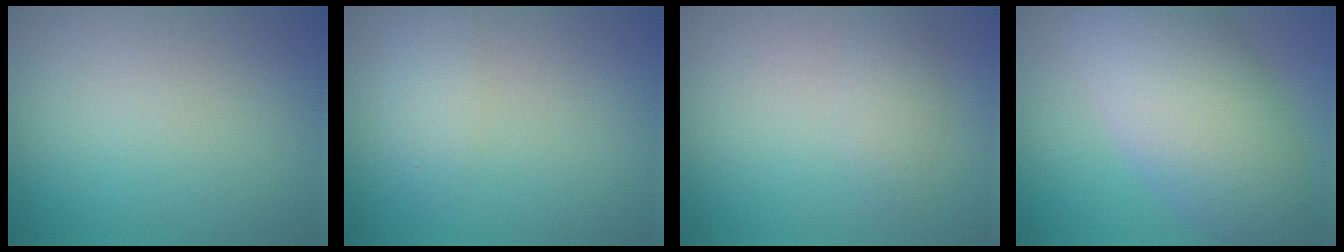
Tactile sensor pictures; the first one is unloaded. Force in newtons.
{"total": 1.8, "press": 1.8, "slide": 0.1}
{"total": 1.6, "press": 1.6, "slide": 0.0}
{"total": 9.0, "press": 9.0, "slide": 0.3}